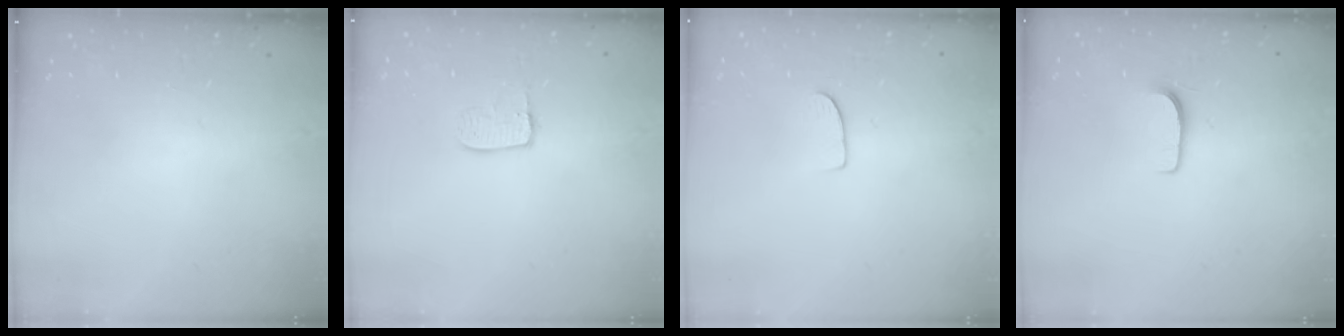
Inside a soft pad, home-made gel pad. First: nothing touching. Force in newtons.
{"total": 6.3, "press": 6.3, "slide": 0.3}
{"total": 5.4, "press": 5.4, "slide": 0.3}
{"total": 5.4, "press": 5.3, "slide": 0.5}